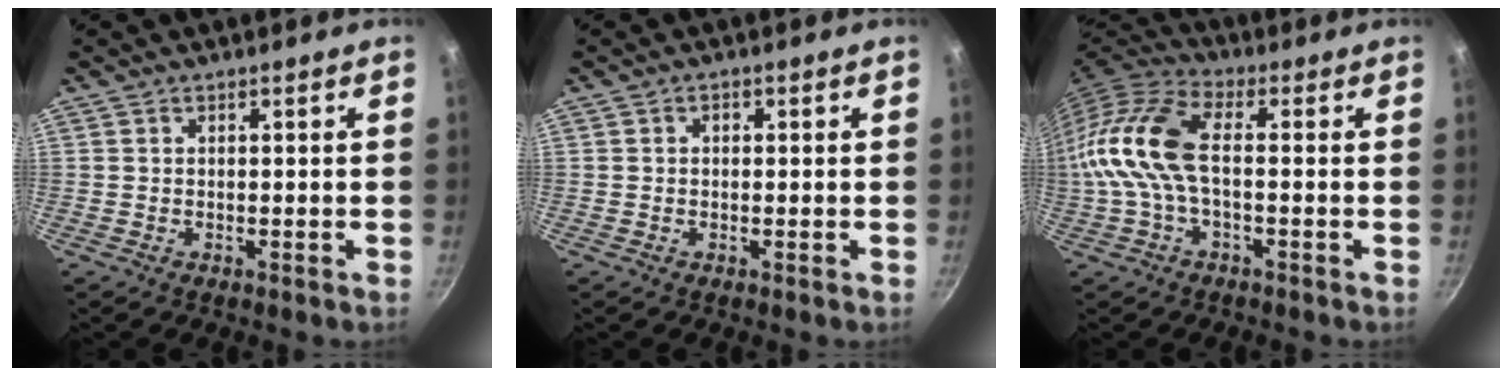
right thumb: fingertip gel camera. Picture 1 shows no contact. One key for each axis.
{"total": 0.9, "fx": 0.1, "fy": 0.7, "fz": 0.5, "tx": -0.008, "ty": 0.005, "tz": 0.002}
{"total": 13.4, "fx": -0.5, "fy": 6.6, "fz": 11.7, "tx": -0.247, "ty": 0.030, "tz": -0.030}